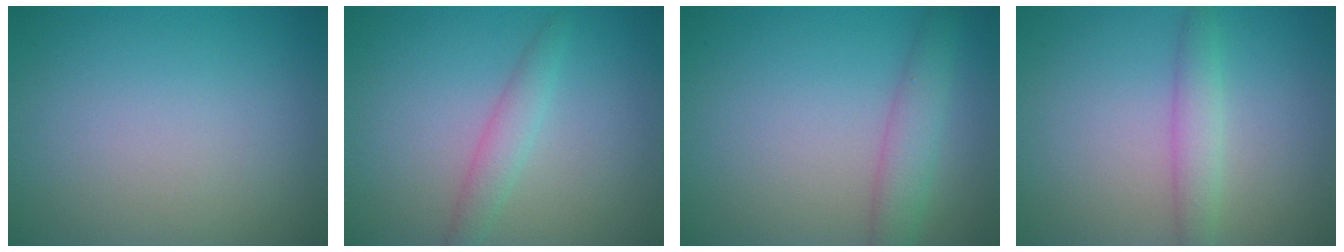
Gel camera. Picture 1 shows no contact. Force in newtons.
{"total": 2.1, "press": 2.1, "slide": 0.1}
{"total": 2.9, "press": 2.9, "slide": 0.1}
{"total": 2.3, "press": 2.3, "slide": 0.2}